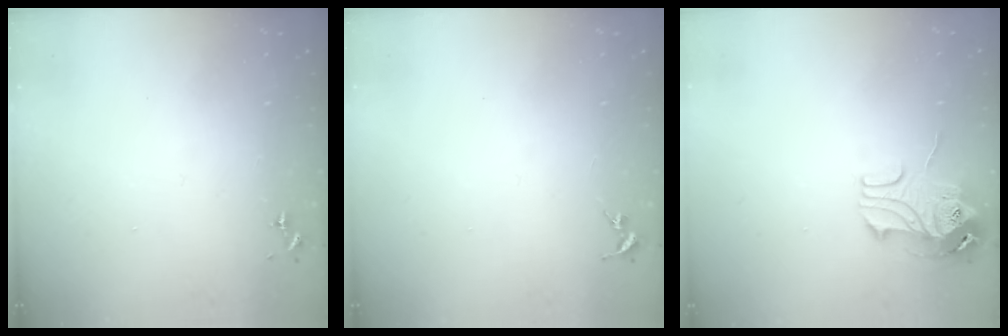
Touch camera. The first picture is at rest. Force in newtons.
{"total": 0.0}
{"total": 10.9, "press": 10.9, "slide": 1.1}